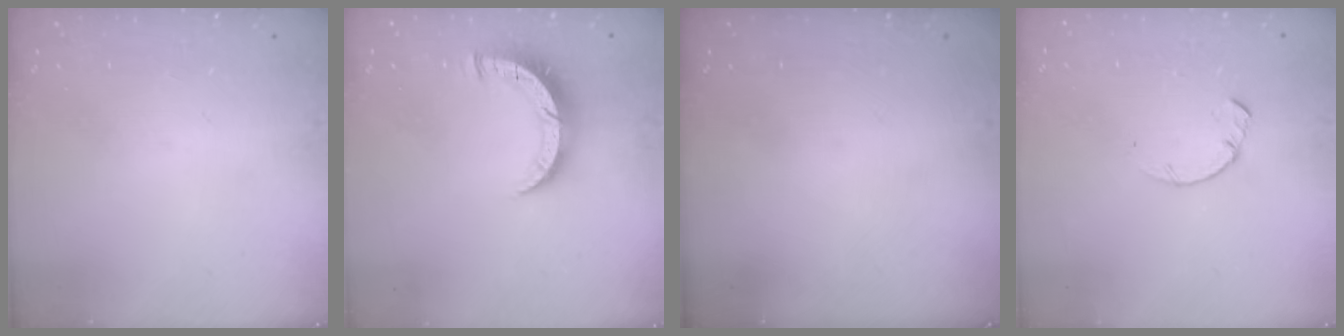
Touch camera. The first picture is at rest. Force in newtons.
{"total": 8.0, "press": 7.9, "slide": 1.0}
{"total": 0.0}
{"total": 1.4, "press": 1.4, "slide": 0.2}